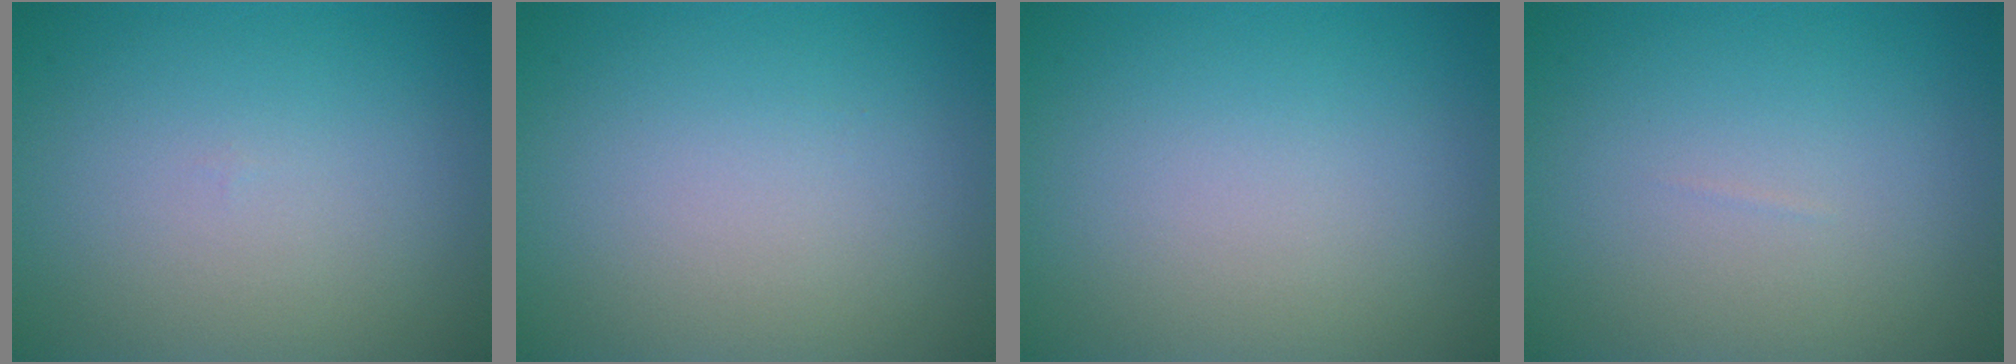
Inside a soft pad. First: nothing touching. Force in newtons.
{"total": 0.0}
{"total": 0.0}
{"total": 0.0}